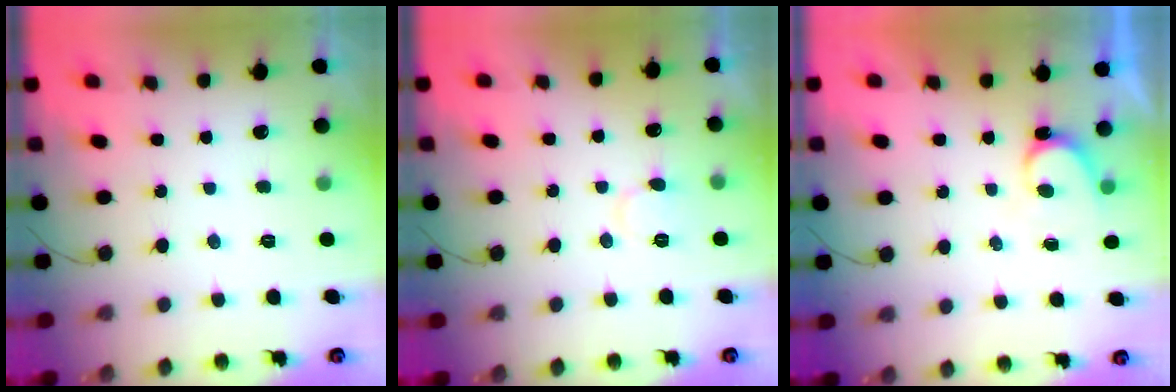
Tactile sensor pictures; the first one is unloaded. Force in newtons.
{"total": 6.3, "press": 6.3, "slide": 0.6}
{"total": 6.1, "press": 6.1, "slide": 0.3}